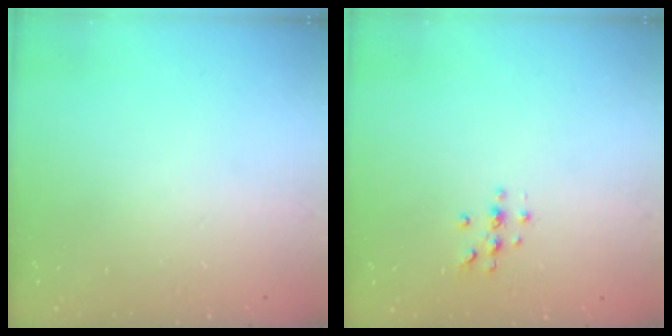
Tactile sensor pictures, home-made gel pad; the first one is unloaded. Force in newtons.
{"total": 4.9, "press": 4.9, "slide": 0.5}